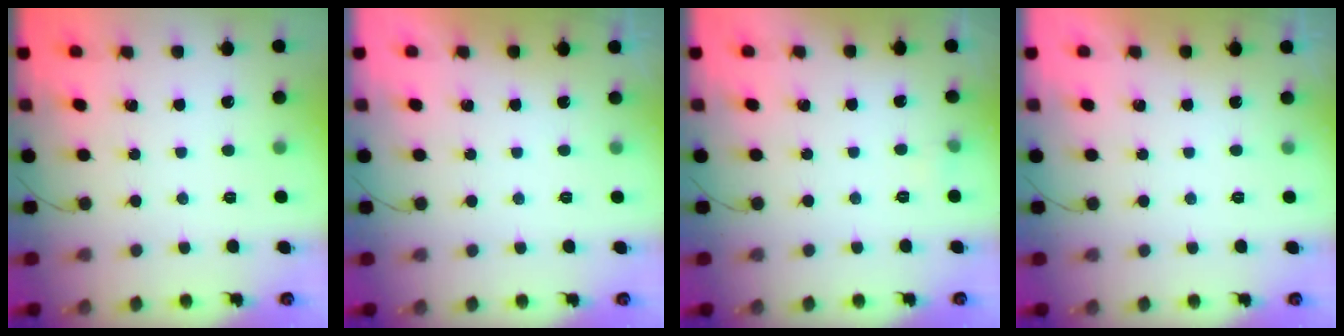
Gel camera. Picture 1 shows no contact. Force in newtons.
{"total": 0.0}
{"total": 7.0, "press": 2.6, "slide": 6.5}
{"total": 0.0}